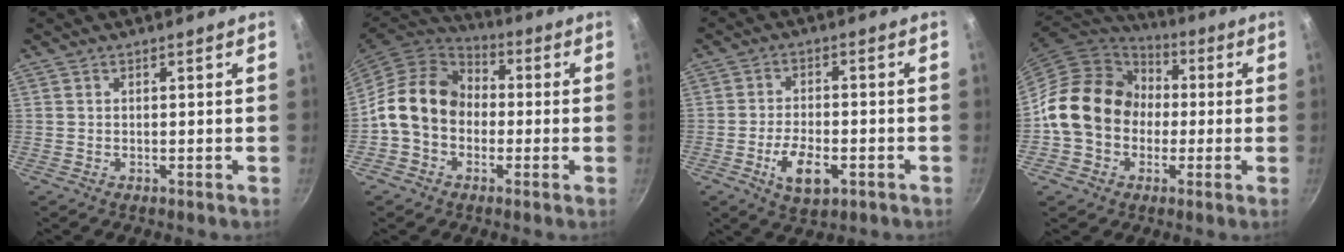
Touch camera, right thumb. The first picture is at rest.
{"total": 13.5, "force": [-0.7, 10.8, 8.0], "torque": [-0.102, 0.032, -0.031]}
{"total": 8.2, "force": [-3.2, 4.0, 6.4], "torque": [-0.106, 0.012, -0.052]}
{"total": 17.1, "force": [-0.1, 14.4, 9.3], "torque": [-0.127, 0.043, -0.009]}